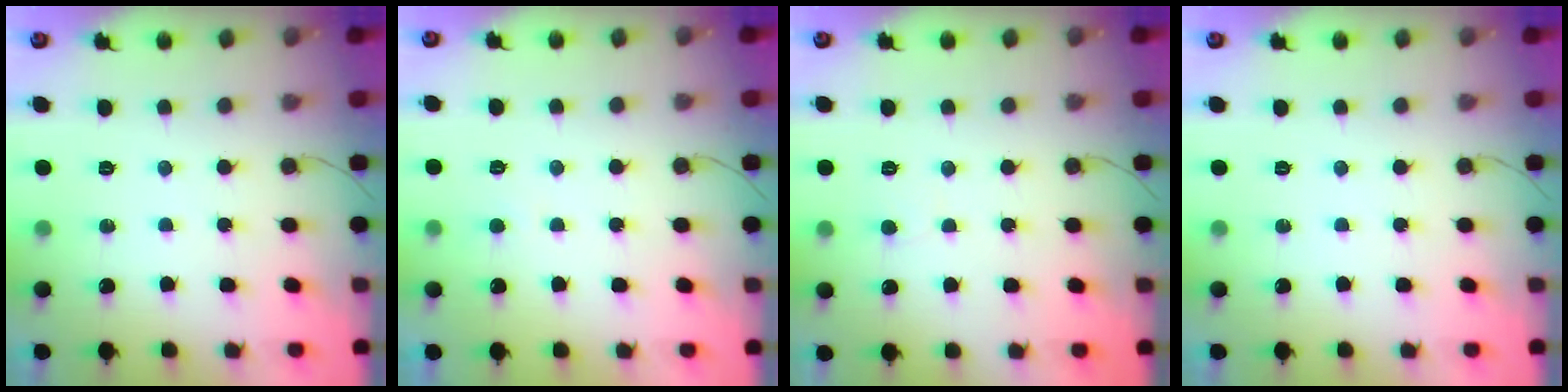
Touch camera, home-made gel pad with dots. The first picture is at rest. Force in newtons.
{"total": 2.7, "press": 2.7, "slide": 0.3}
{"total": 4.6, "press": 4.6, "slide": 0.4}
{"total": 0.0}